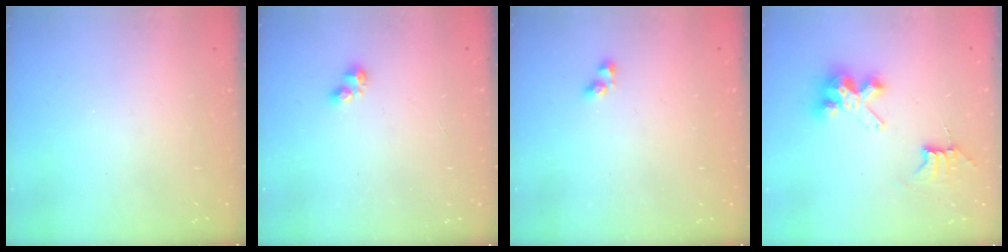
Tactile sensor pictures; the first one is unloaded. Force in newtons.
{"total": 2.2, "press": 2.2, "slide": 0.3}
{"total": 1.9, "press": 1.9, "slide": 0.4}
{"total": 7.9, "press": 7.9, "slide": 0.4}